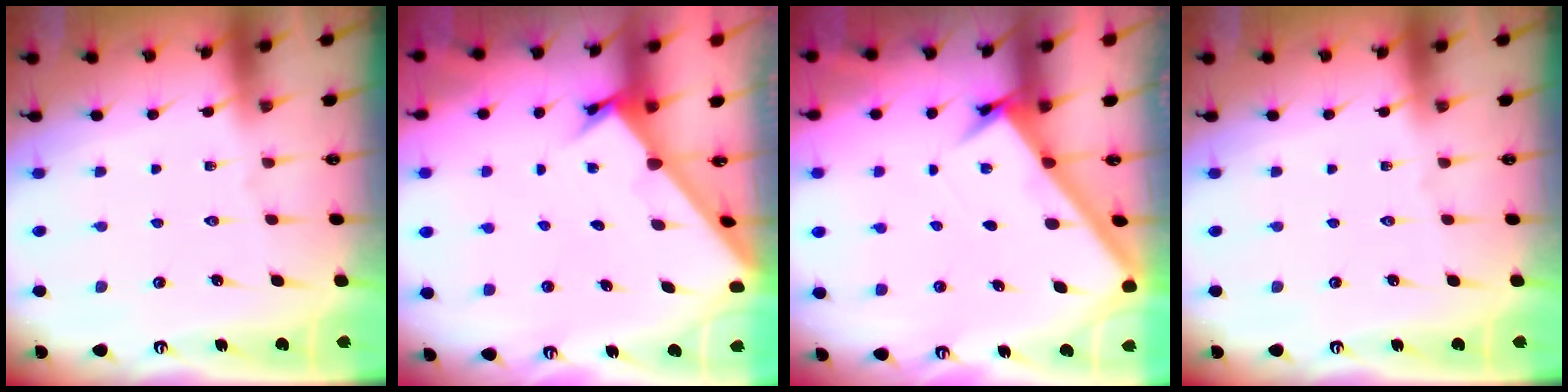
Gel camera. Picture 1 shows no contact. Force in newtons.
{"total": 1.8, "press": 1.8, "slide": 0.2}
{"total": 2.8, "press": 2.7, "slide": 0.3}
{"total": 0.0}